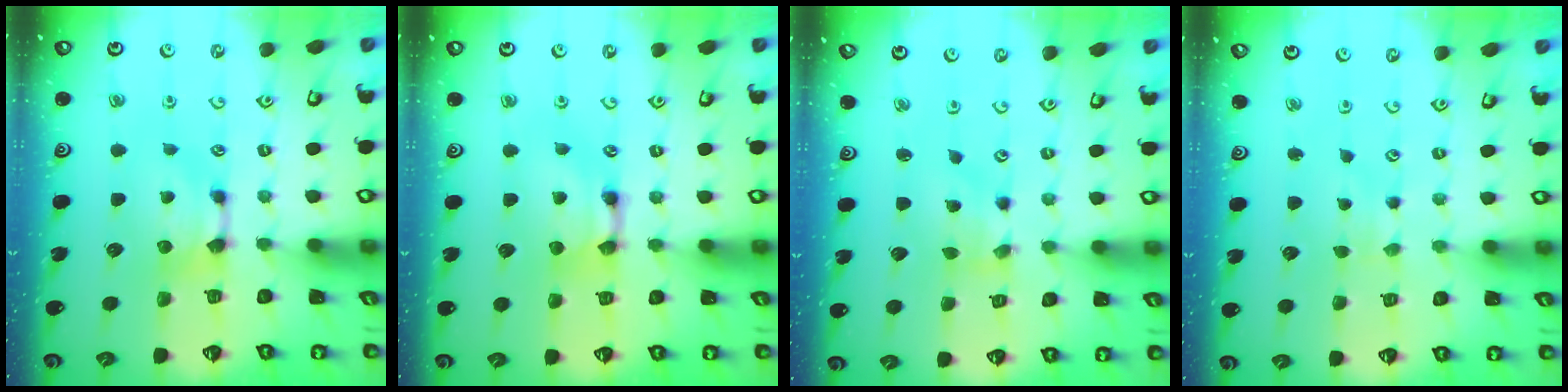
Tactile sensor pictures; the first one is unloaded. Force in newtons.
{"total": 2.2, "press": 2.2, "slide": 0.1}
{"total": 1.6, "press": 0.9, "slide": 1.4}
{"total": 2.4, "press": 2.3, "slide": 0.4}